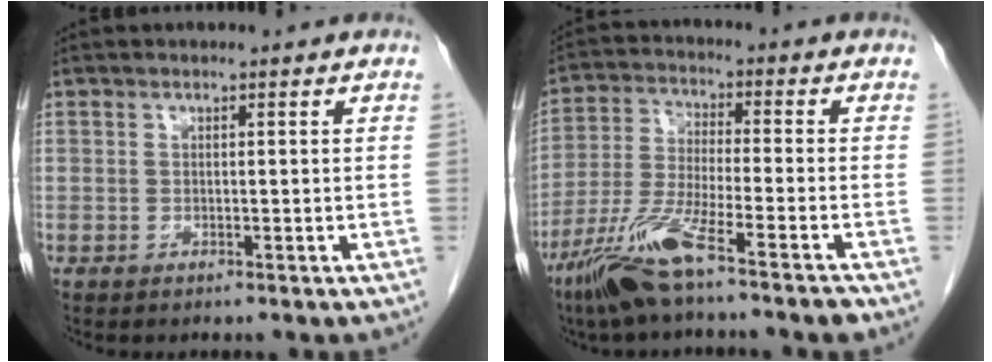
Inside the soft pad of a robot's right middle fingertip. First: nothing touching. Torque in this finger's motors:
{"motor_torque": [1.15, -0.99, 0.32, 0.08]}